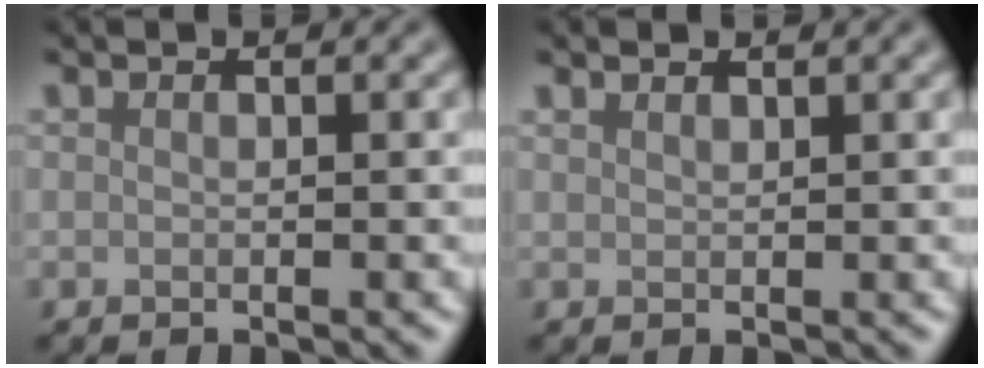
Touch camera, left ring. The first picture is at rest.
{"total": 0.7, "force": [0.7, 0.0, 0.0], "torque": [-0.004, -0.003, 0.009]}